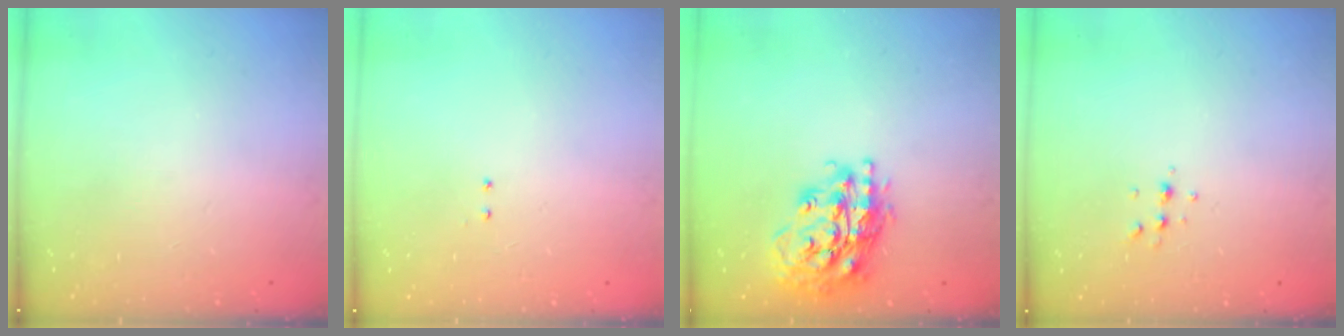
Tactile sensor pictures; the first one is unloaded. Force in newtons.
{"total": 2.0, "press": 2.0, "slide": 0.4}
{"total": 21.2, "press": 21.1, "slide": 2.1}
{"total": 3.9, "press": 3.8, "slide": 1.2}